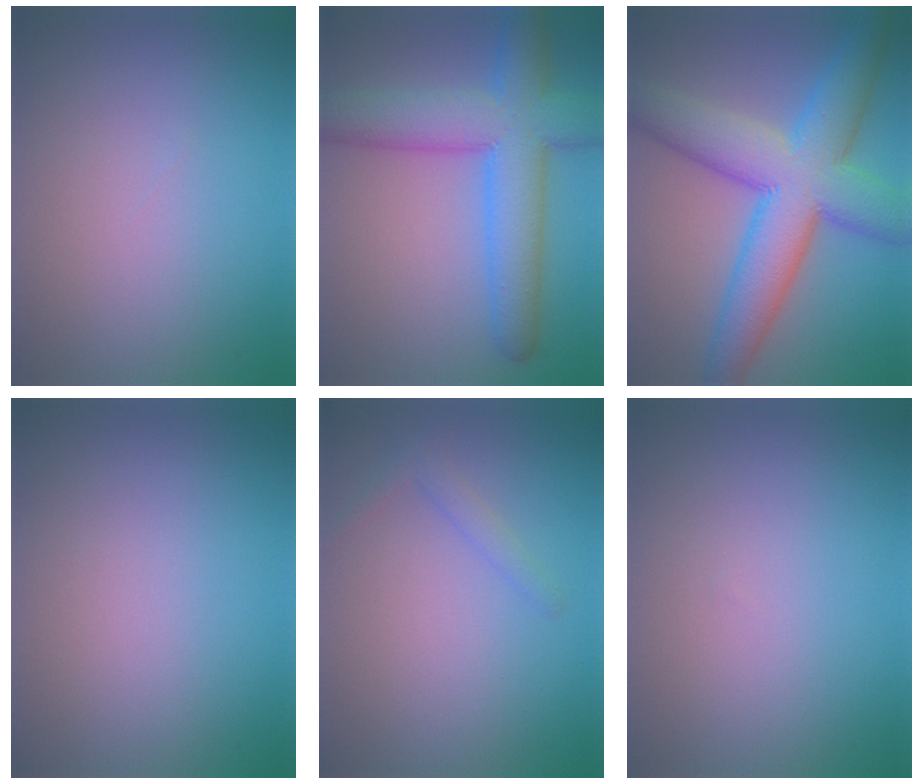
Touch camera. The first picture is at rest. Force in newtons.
{"total": 9.2, "press": 9.2, "slide": 0.2}
{"total": 11.1, "press": 11.1, "slide": 0.4}
{"total": 0.0}
{"total": 1.4, "press": 1.4, "slide": 0.1}
{"total": 0.0}